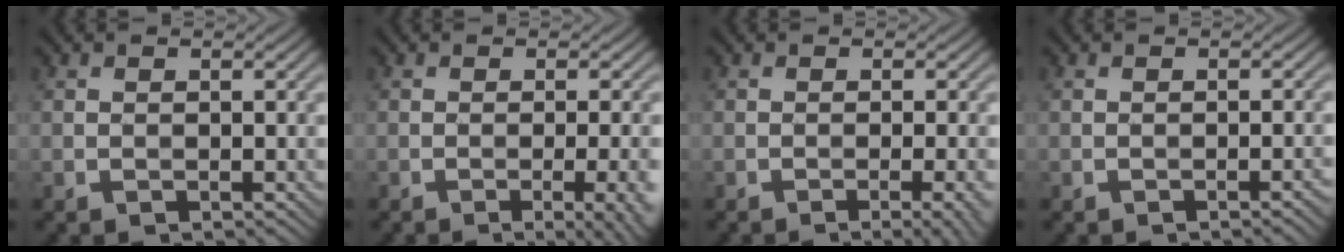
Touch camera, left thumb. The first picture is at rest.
{"total": 6.6, "force": [-1.9, 2.1, 6.0], "torque": [-0.062, 0.003, -0.018]}
{"total": 3.7, "force": [-1.5, 0.7, 3.3], "torque": [-0.040, 0.008, -0.025]}
{"total": 1.1, "force": [-0.6, 0.1, 0.9], "torque": [-0.011, 0.005, -0.012]}